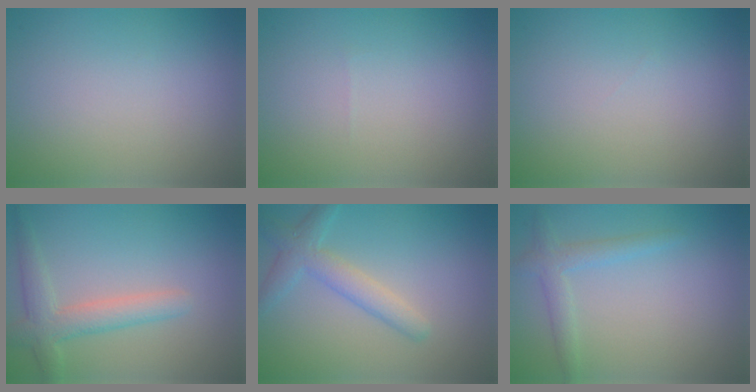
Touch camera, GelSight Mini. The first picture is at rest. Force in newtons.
{"total": 0.0}
{"total": 0.0}
{"total": 3.4, "press": 3.4, "slide": 0.3}
{"total": 3.2, "press": 3.2, "slide": 0.0}
{"total": 2.1, "press": 2.1, "slide": 0.1}